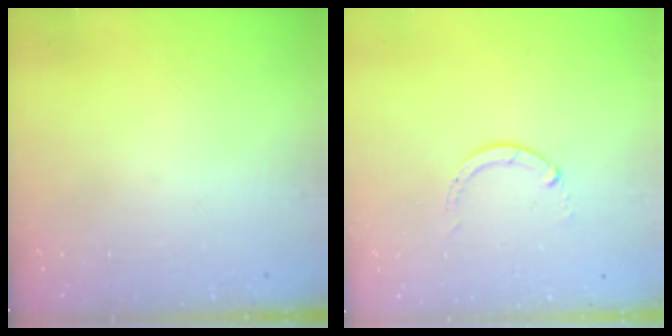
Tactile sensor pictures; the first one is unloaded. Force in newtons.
{"total": 0.0}